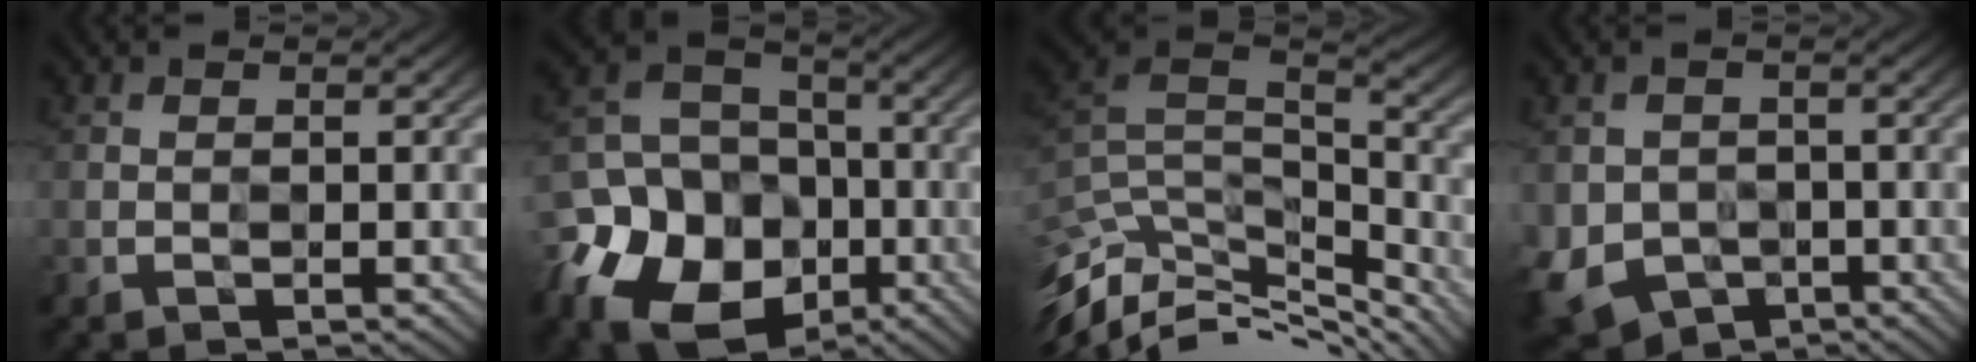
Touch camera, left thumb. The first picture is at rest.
{"total": 15.7, "force": [-6.4, 12.6, 6.9], "torque": [-0.161, -0.030, -0.135]}
{"total": 11.1, "force": [-7.7, 3.9, 7.0], "torque": [-0.176, 0.008, -0.129]}
{"total": 5.8, "force": [-1.8, 5.0, 2.2], "torque": [-0.070, -0.022, -0.030]}